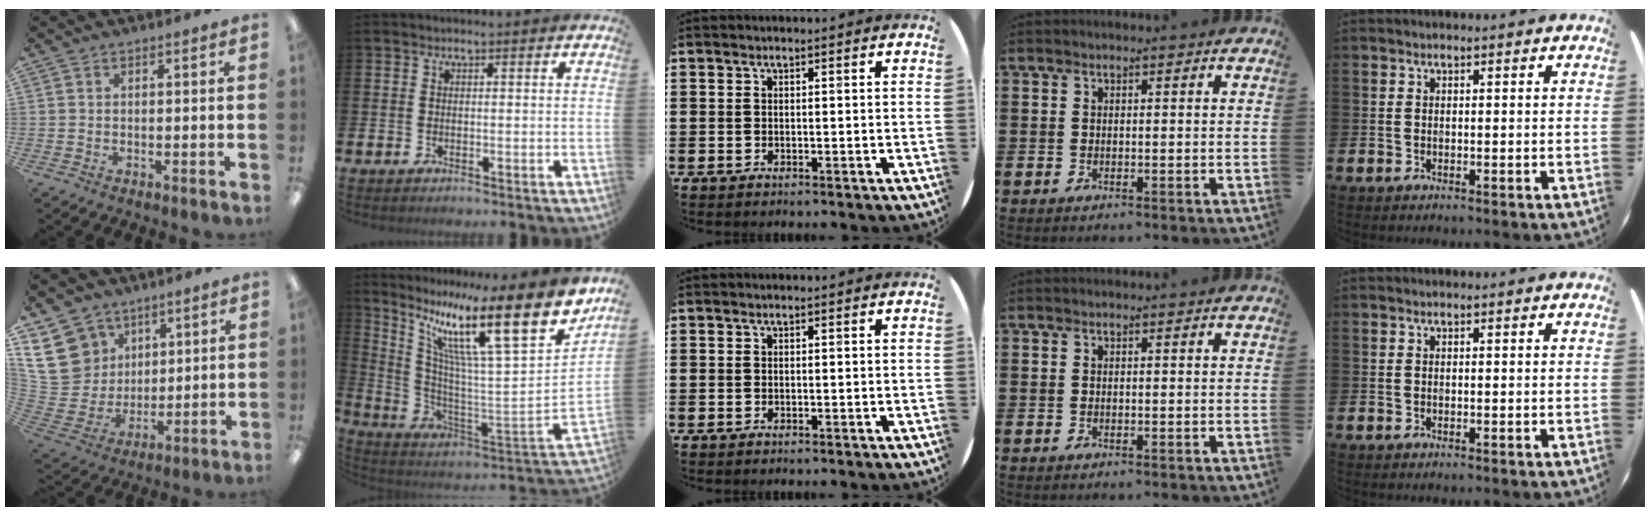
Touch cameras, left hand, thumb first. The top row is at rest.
{"thumb": {"total": 16.1, "force": [7.6, 12.8, 6.1], "torque": [-0.151, -0.037, 0.153]}, "index": {"total": 18.3, "force": [10.9, 4.0, 14.2], "torque": [-0.256, -0.081, 0.170]}}